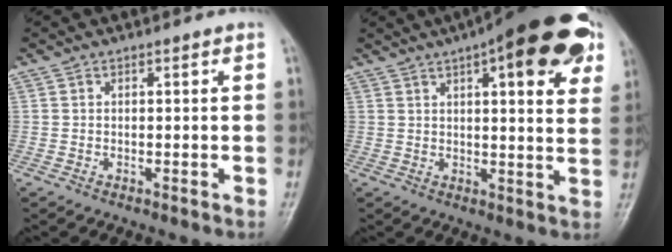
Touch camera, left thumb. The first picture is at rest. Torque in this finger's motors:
{"motor_torque": [0.67, 0.63, 1.73, -1.04, 0.25]}